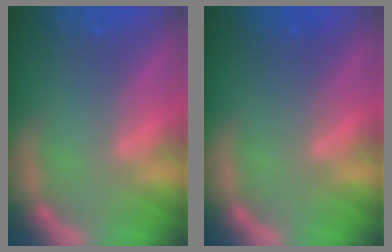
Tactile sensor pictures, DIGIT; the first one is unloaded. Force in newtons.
{"total": 2.0}